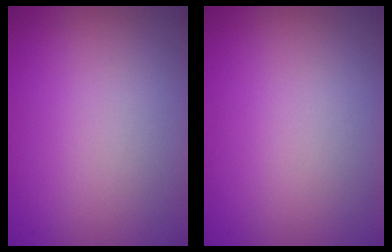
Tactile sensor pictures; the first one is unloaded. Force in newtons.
{"total": 0.0}